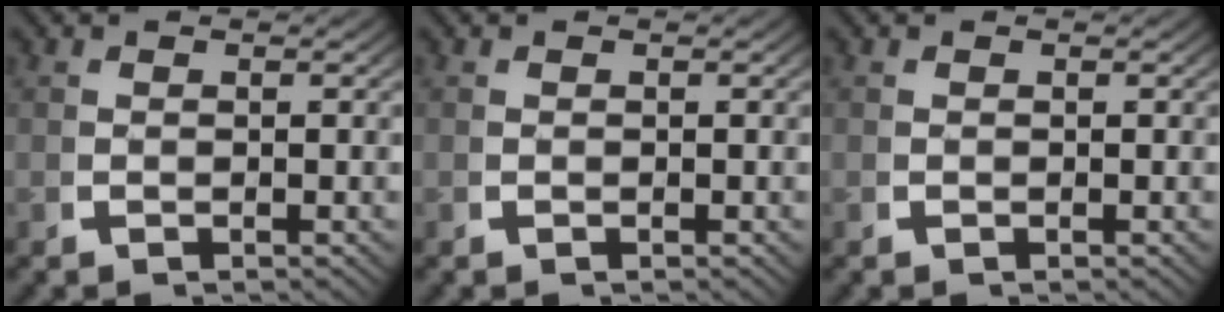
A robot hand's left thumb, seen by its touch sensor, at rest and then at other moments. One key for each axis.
{"total": 0.0}
{"total": 0.0}